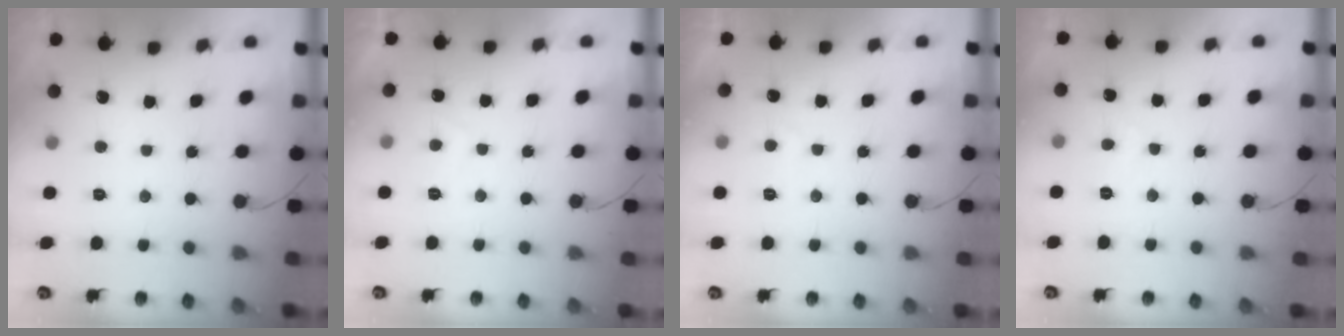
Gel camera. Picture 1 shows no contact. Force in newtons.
{"total": 1.8, "press": 1.6, "slide": 0.8}
{"total": 2.0, "press": 1.9, "slide": 0.6}
{"total": 3.0, "press": 3.0, "slide": 0.4}